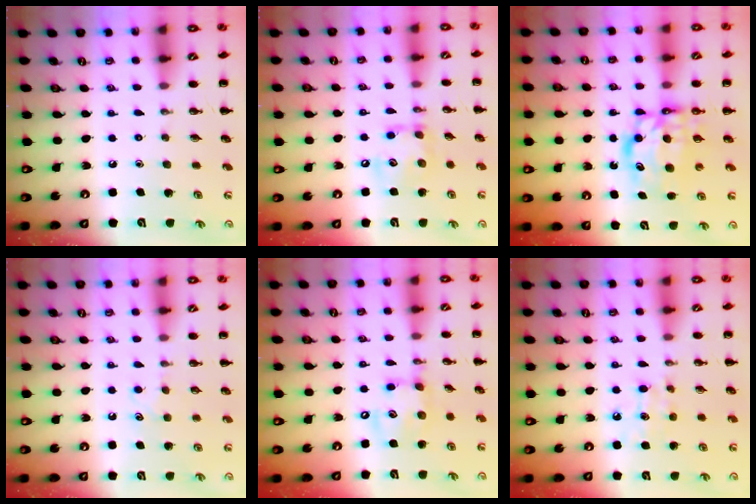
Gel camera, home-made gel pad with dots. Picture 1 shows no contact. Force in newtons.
{"total": 10.1, "press": 10.1, "slide": 0.6}
{"total": 7.9, "press": 7.7, "slide": 1.4}
{"total": 4.4, "press": 4.2, "slide": 1.2}
{"total": 10.9, "press": 10.7, "slide": 2.0}
{"total": 5.1, "press": 4.9, "slide": 1.4}